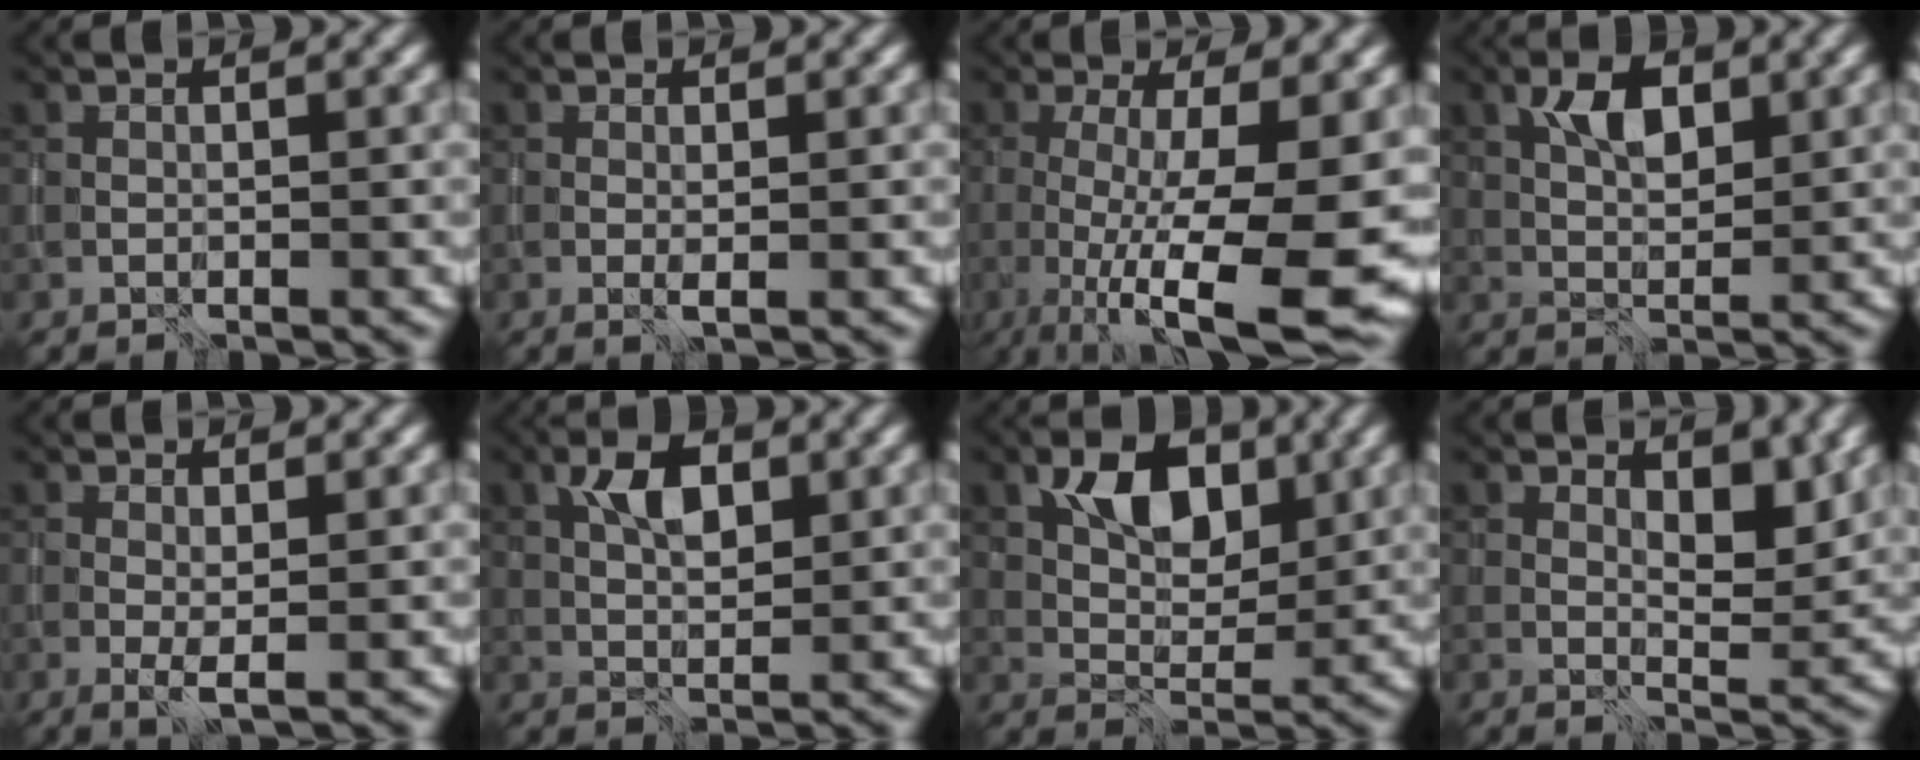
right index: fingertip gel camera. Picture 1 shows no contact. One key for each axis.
{"total": 0.5, "fx": 0.0, "fy": -0.1, "fz": 0.5, "tx": -0.010, "ty": -0.002, "tz": 0.000}
{"total": 12.4, "fx": -2.3, "fy": 3.3, "fz": 11.7, "tx": -0.159, "ty": -0.013, "tz": -0.030}
{"total": 3.8, "fx": 1.6, "fy": 1.9, "fz": 2.9, "tx": -0.053, "ty": 0.005, "tz": 0.029}
{"total": 1.2, "fx": 0.1, "fy": 0.1, "fz": 1.2, "tx": -0.023, "ty": -0.004, "tz": 0.002}
{"total": 3.8, "fx": 1.4, "fy": 1.9, "fz": 3.0, "tx": -0.056, "ty": 0.006, "tz": 0.026}
{"total": 5.4, "fx": 2.2, "fy": 3.3, "fz": 3.7, "tx": -0.052, "ty": -0.001, "tz": 0.035}
{"total": 3.2, "fx": 1.8, "fy": 1.4, "fz": 2.2, "tx": -0.030, "ty": -0.008, "tz": 0.029}